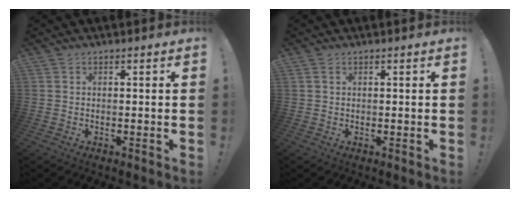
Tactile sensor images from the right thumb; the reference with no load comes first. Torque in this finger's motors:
{"motor_torque": [0.01, -0.11, -0.34, -0.06, 0.09]}